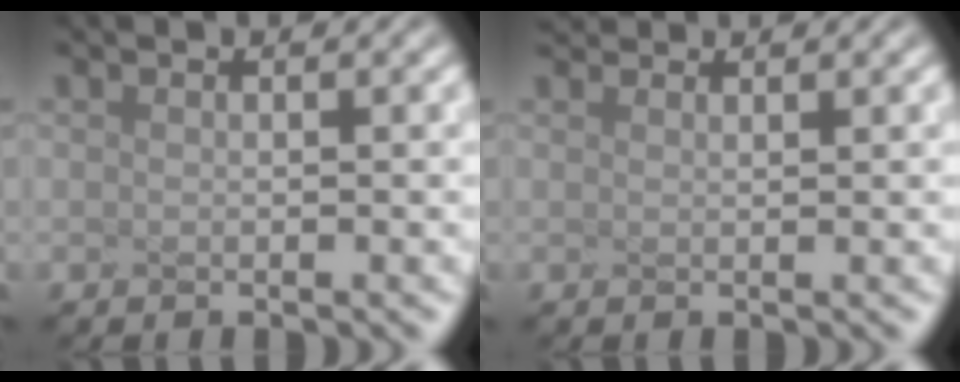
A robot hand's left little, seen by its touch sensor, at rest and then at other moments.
{"total": 2.6, "force": [2.3, 0.7, 1.0], "torque": [-0.011, 0.025, 0.026]}